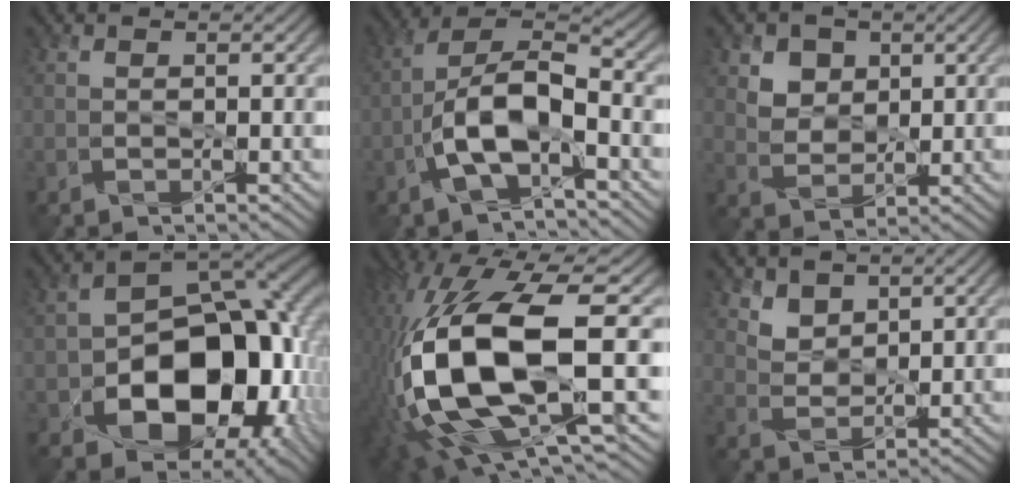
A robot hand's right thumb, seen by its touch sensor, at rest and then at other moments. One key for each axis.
{"total": 9.1, "fx": -3.8, "fy": 3.6, "fz": 7.5, "tx": -0.145, "ty": 0.016, "tz": -0.078}
{"total": 6.0, "fx": 3.3, "fy": 4.3, "fz": 2.5, "tx": -0.085, "ty": -0.007, "tz": 0.075}
{"total": 16.7, "fx": -5.4, "fy": 11.3, "fz": 11.1, "tx": -0.153, "ty": -0.043, "tz": -0.072}
{"total": 18.8, "fx": -2.4, "fy": 7.0, "fz": 17.4, "tx": -0.402, "ty": -0.023, "tz": -0.024}
{"total": 4.0, "fx": 3.0, "fy": 2.3, "fz": 1.4, "tx": -0.053, "ty": -0.026, "tz": 0.070}